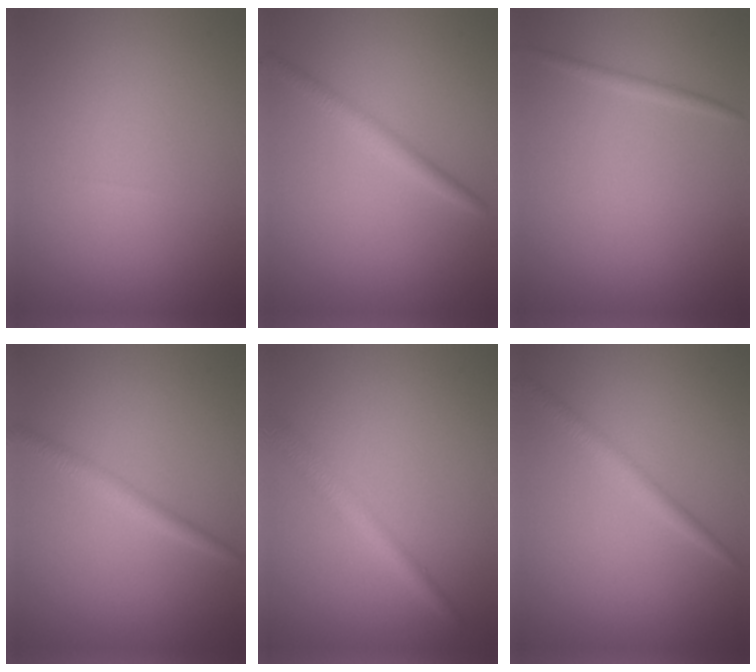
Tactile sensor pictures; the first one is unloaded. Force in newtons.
{"total": 2.0, "press": 2.0, "slide": 0.0}
{"total": 0.9, "press": 0.9, "slide": 0.0}
{"total": 1.8, "press": 1.8, "slide": 0.1}
{"total": 2.8, "press": 2.8, "slide": 0.0}
{"total": 1.7, "press": 1.7, "slide": 0.1}